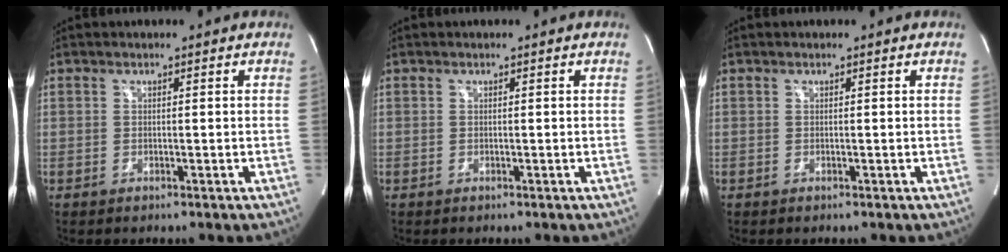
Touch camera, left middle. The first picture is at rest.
{"total": 0.0}
{"total": 0.0}